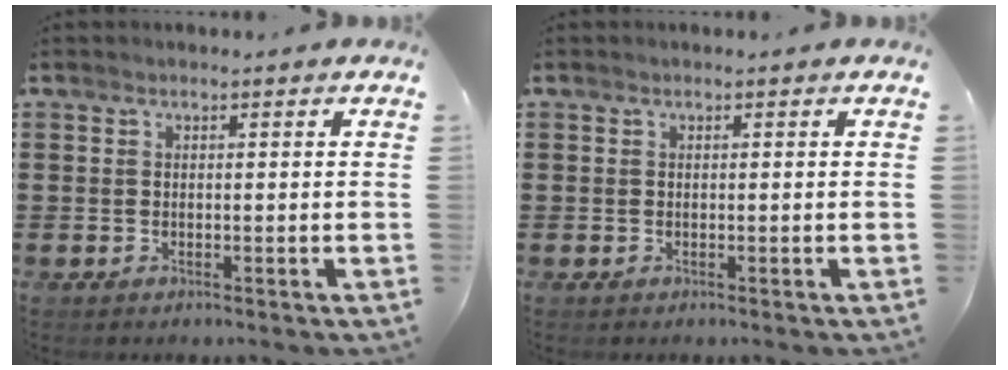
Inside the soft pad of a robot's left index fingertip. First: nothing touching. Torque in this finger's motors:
{"motor_torque": [0.00, 0.00, -0.01, 0.01]}